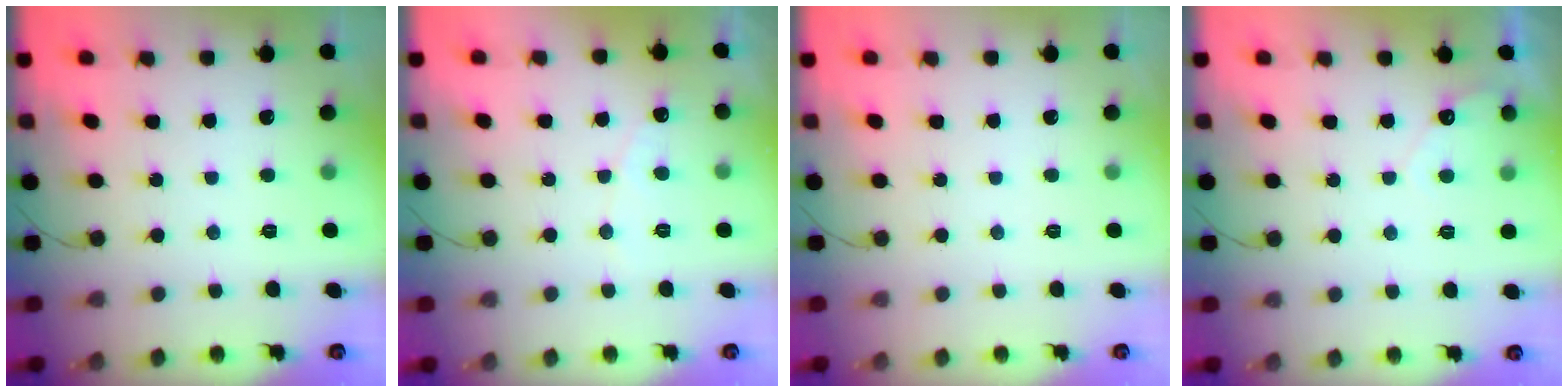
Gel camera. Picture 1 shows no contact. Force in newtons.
{"total": 3.1, "press": 3.1, "slide": 0.2}
{"total": 0.0}
{"total": 3.7, "press": 3.7, "slide": 0.1}